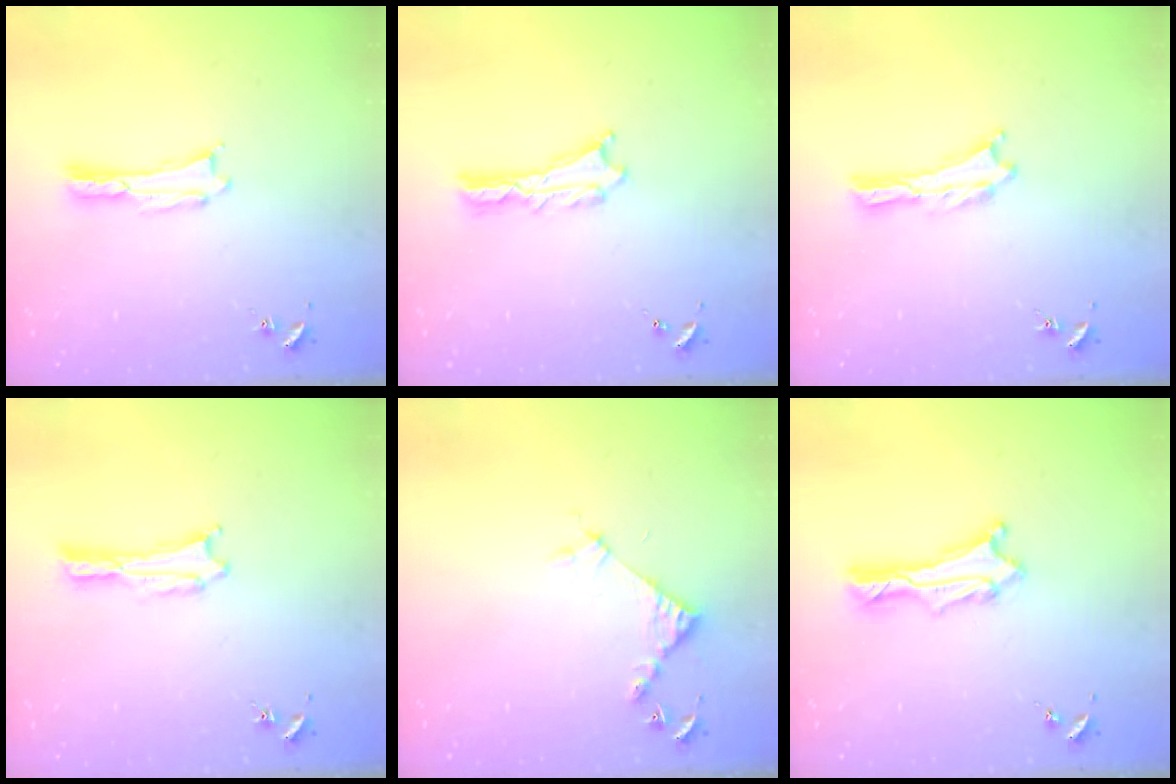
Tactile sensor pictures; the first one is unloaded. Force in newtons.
{"total": 0.7, "press": 0.6, "slide": 0.2}
{"total": 0.0}
{"total": 0.0}
{"total": 4.5, "press": 4.5, "slide": 0.4}
{"total": 1.5, "press": 1.5, "slide": 0.1}